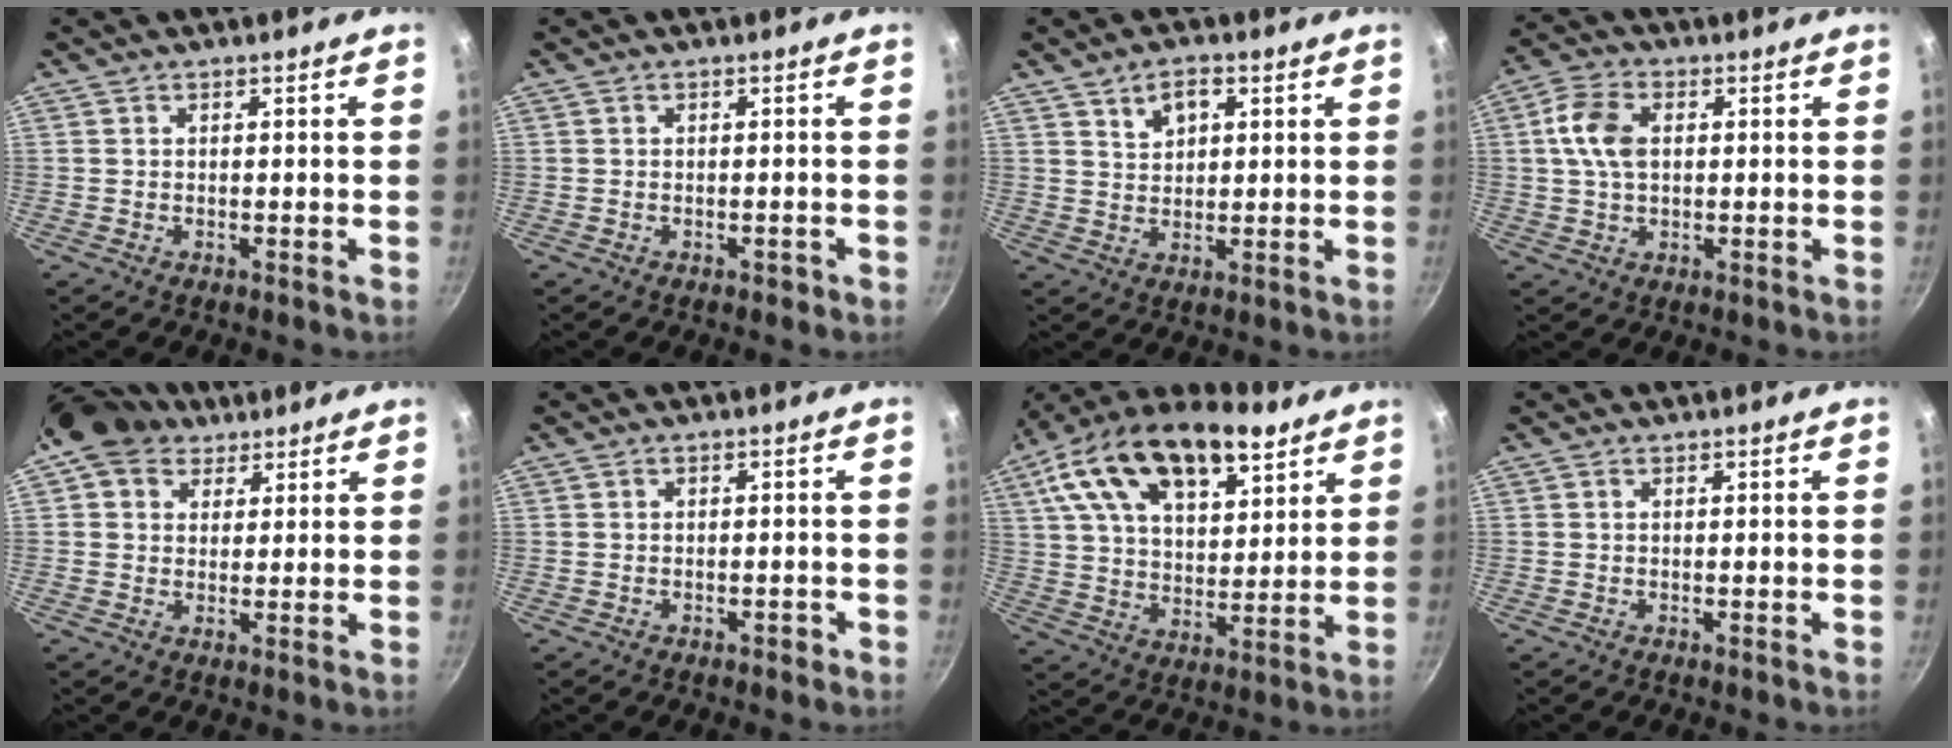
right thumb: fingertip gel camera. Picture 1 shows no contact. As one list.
[{"total": 0.9, "force": [-0.6, 0.5, 0.5], "torque": [-0.002, 0.008, -0.003]}, {"total": 5.3, "force": [2.5, 3.3, 3.4], "torque": [-0.040, -0.004, 0.047]}, {"total": 8.1, "force": [1.3, 5.3, 6.0], "torque": [-0.108, 0.013, 0.018]}, {"total": 8.9, "force": [5.6, 6.4, 2.7], "torque": [-0.023, 0.000, 0.087]}, {"total": 1.1, "force": [-0.7, 0.6, 0.6], "torque": [0.000, 0.012, -0.004]}, {"total": 21.9, "force": [12.4, 11.3, 14.1], "torque": [-0.217, -0.029, 0.204]}, {"total": 0.0}]